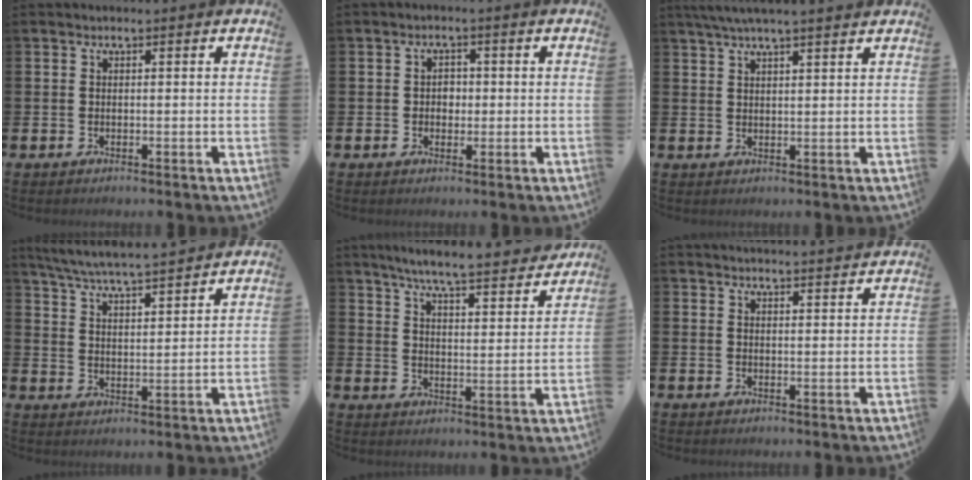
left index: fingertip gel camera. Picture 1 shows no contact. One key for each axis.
{"total": 2.2, "fx": 0.0, "fy": 1.8, "fz": 1.1, "tx": -0.003, "ty": -0.001, "tz": -0.008}
{"total": 4.4, "fx": 3.8, "fy": 0.1, "fz": 2.1, "tx": -0.045, "ty": -0.006, "tz": 0.069}
{"total": 6.3, "fx": 6.1, "fy": 0.0, "fz": 1.6, "tx": -0.052, "ty": -0.042, "tz": 0.106}
{"total": 7.1, "fx": 6.8, "fy": -0.1, "fz": 2.2, "tx": -0.060, "ty": -0.049, "tz": 0.114}
{"total": 2.6, "fx": 2.6, "fy": -0.2, "fz": -0.1, "tx": 0.010, "ty": -0.019, "tz": 0.044}